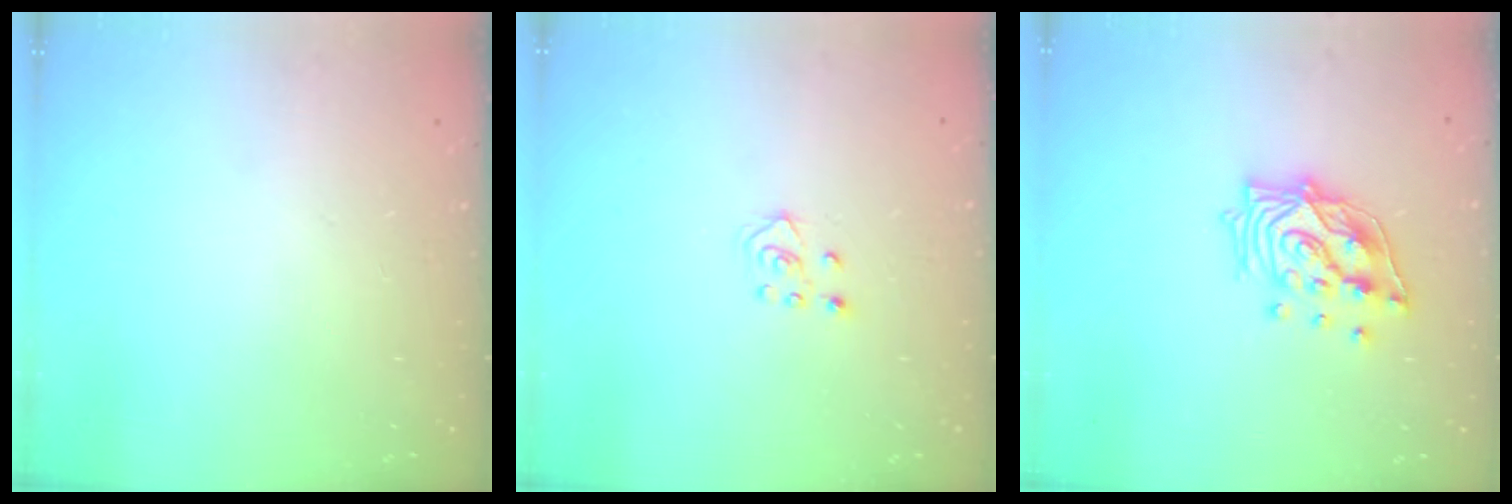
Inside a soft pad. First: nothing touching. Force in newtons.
{"total": 3.6, "press": 3.6, "slide": 0.6}
{"total": 14.5, "press": 14.4, "slide": 1.6}